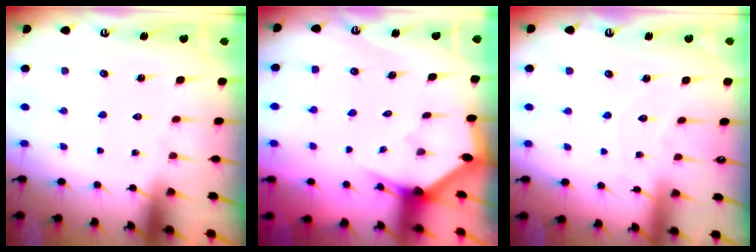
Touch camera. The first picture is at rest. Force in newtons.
{"total": 2.3, "press": 2.3, "slide": 0.1}
{"total": 5.0, "press": 5.0, "slide": 0.1}